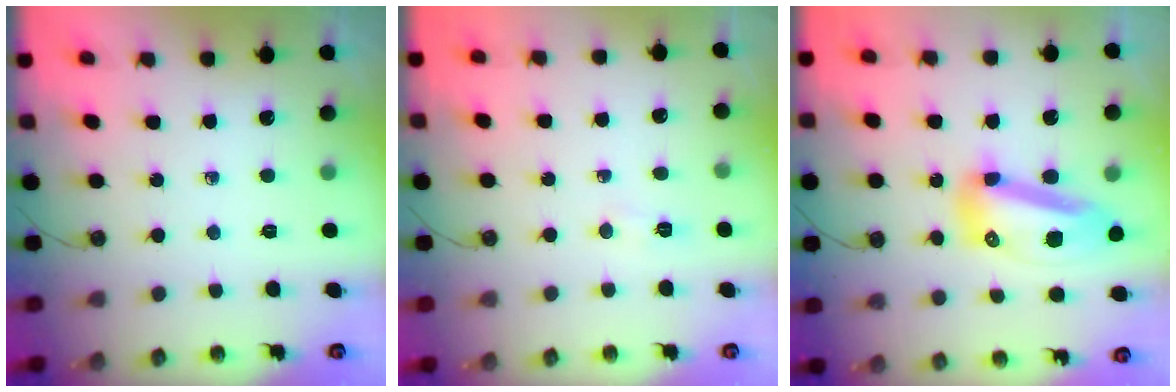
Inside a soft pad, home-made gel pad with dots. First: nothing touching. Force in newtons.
{"total": 5.1, "press": 4.4, "slide": 2.5}
{"total": 15.2, "press": 15.1, "slide": 2.0}